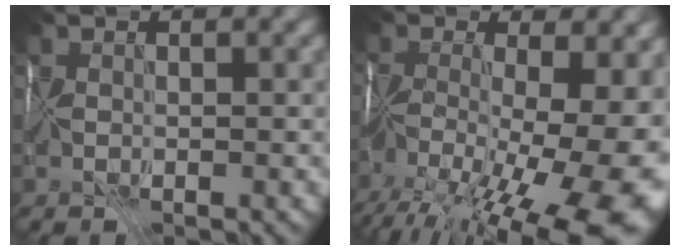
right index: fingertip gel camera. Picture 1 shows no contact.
{"total": 18.8, "force": [-8.0, 8.0, 15.0], "torque": [-0.229, -0.017, -0.102]}